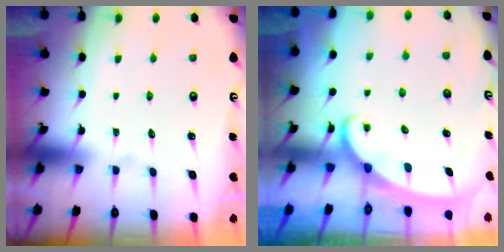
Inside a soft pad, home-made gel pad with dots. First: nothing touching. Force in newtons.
{"total": 2.4, "press": 2.4, "slide": 0.3}